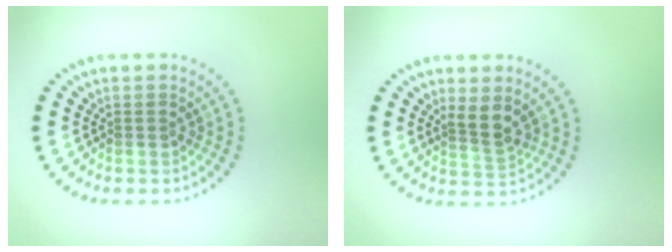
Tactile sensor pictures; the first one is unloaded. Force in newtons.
{"total": 2.2, "press": 1.7, "slide": 1.4}